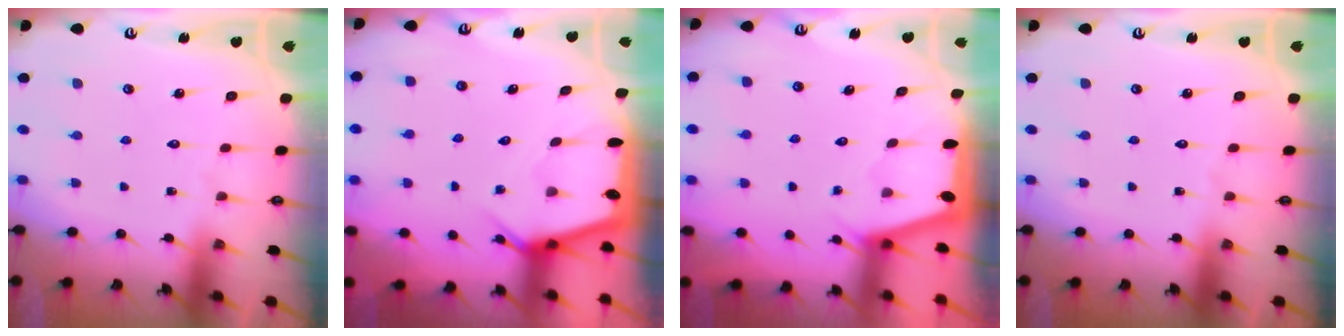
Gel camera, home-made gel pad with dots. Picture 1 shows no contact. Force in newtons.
{"total": 4.1, "press": 4.1, "slide": 0.3}
{"total": 2.8, "press": 2.8, "slide": 0.1}
{"total": 0.0}